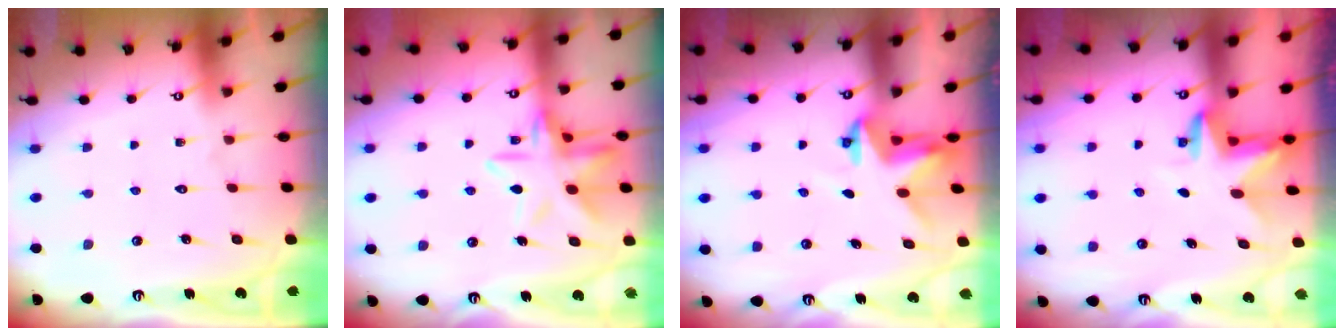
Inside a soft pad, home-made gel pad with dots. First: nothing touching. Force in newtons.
{"total": 12.6, "press": 12.5, "slide": 1.2}
{"total": 3.5, "press": 3.5, "slide": 0.3}
{"total": 3.4, "press": 3.4, "slide": 0.1}